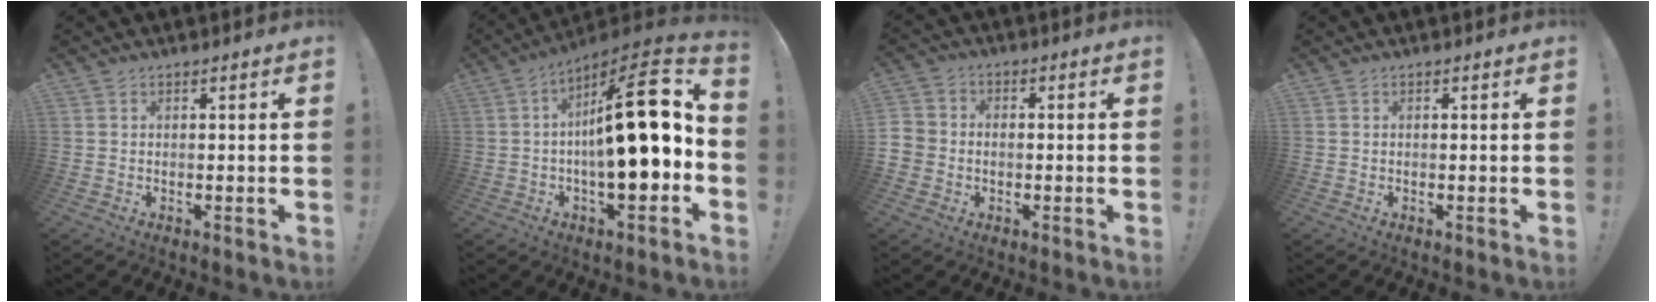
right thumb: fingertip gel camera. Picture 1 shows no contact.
{"total": 21.4, "force": [0.3, 6.0, 20.6], "torque": [-0.302, -0.007, 0.000]}
{"total": 4.3, "force": [-1.6, 3.8, 1.4], "torque": [-0.024, 0.013, -0.030]}
{"total": 0.0}